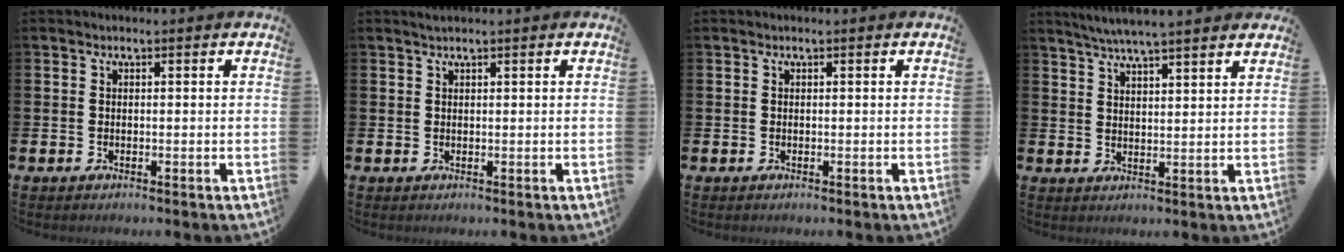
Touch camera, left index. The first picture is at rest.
{"total": 0.8, "force": [0.8, 0.0, 0.3], "torque": [-0.006, 0.001, 0.014]}
{"total": 0.0}
{"total": 5.2, "force": [4.9, -0.2, 1.5], "torque": [-0.050, -0.015, 0.090]}